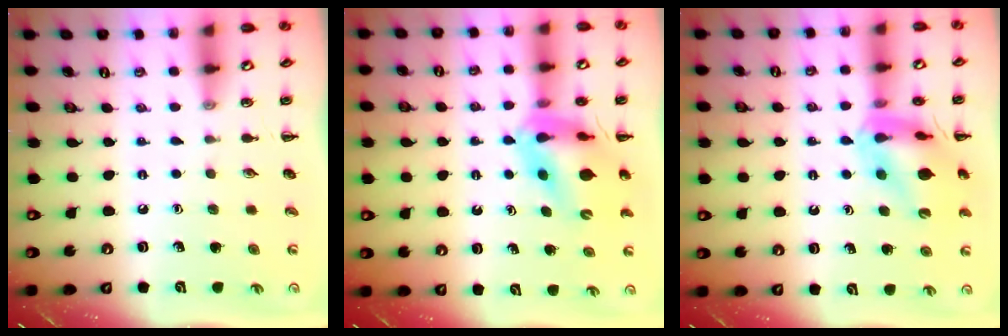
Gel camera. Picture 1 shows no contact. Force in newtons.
{"total": 10.4, "press": 9.8, "slide": 3.3}
{"total": 16.6, "press": 16.4, "slide": 2.3}